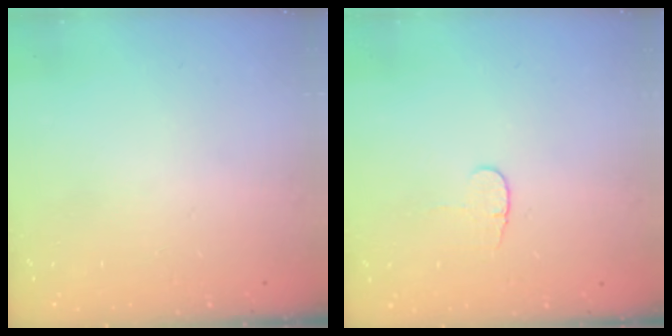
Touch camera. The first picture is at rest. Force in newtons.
{"total": 3.7, "press": 3.7, "slide": 0.5}